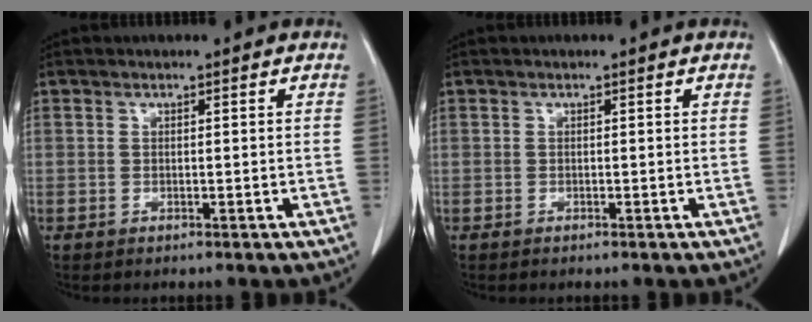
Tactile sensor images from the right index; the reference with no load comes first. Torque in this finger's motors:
{"motor_torque": [0.00, 0.00, -0.10, -0.06]}